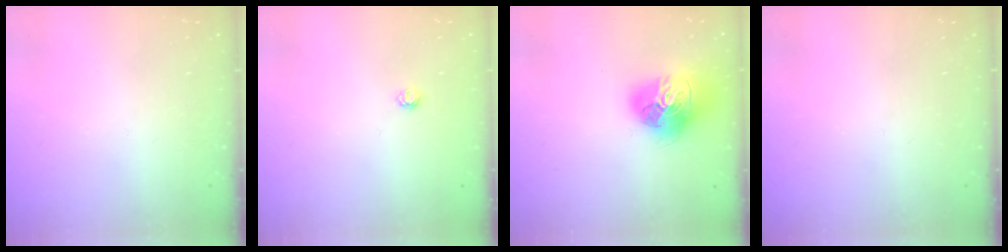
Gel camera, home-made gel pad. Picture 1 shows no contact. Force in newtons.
{"total": 2.9, "press": 2.9, "slide": 0.4}
{"total": 16.7, "press": 16.6, "slide": 1.9}
{"total": 0.0}